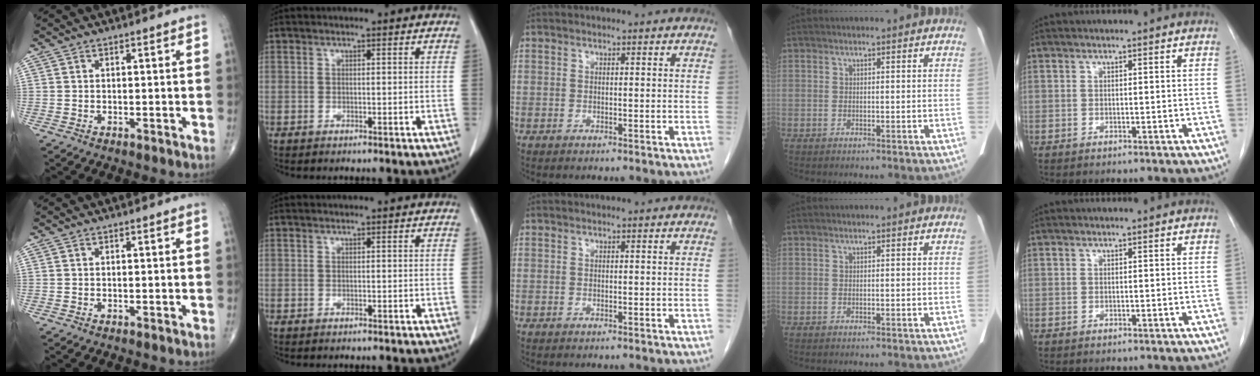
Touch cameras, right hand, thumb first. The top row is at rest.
{}